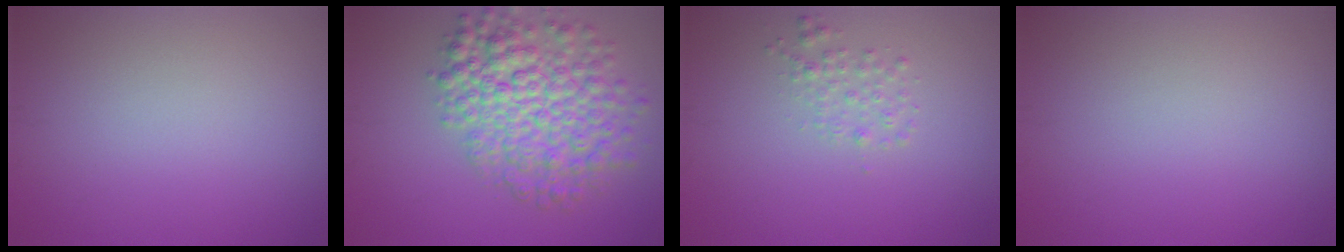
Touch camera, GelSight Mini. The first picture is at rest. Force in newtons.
{"total": 7.4, "press": 7.4, "slide": 0.2}
{"total": 1.5, "press": 1.5, "slide": 0.1}
{"total": 0.0}